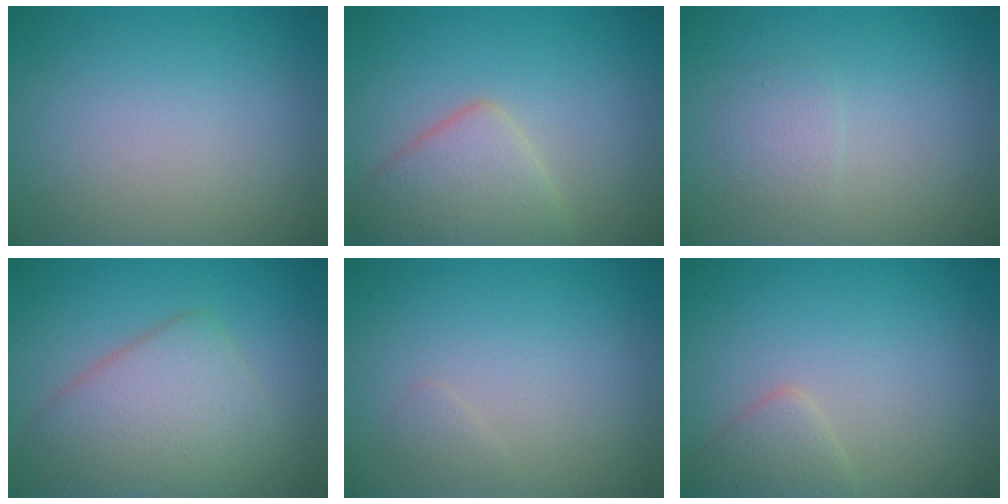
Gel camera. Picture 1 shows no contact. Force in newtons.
{"total": 4.4, "press": 4.4, "slide": 0.3}
{"total": 1.4, "press": 1.4, "slide": 0.0}
{"total": 5.5, "press": 5.5, "slide": 0.2}
{"total": 0.6, "press": 0.6, "slide": 0.0}
{"total": 1.8, "press": 1.8, "slide": 0.0}